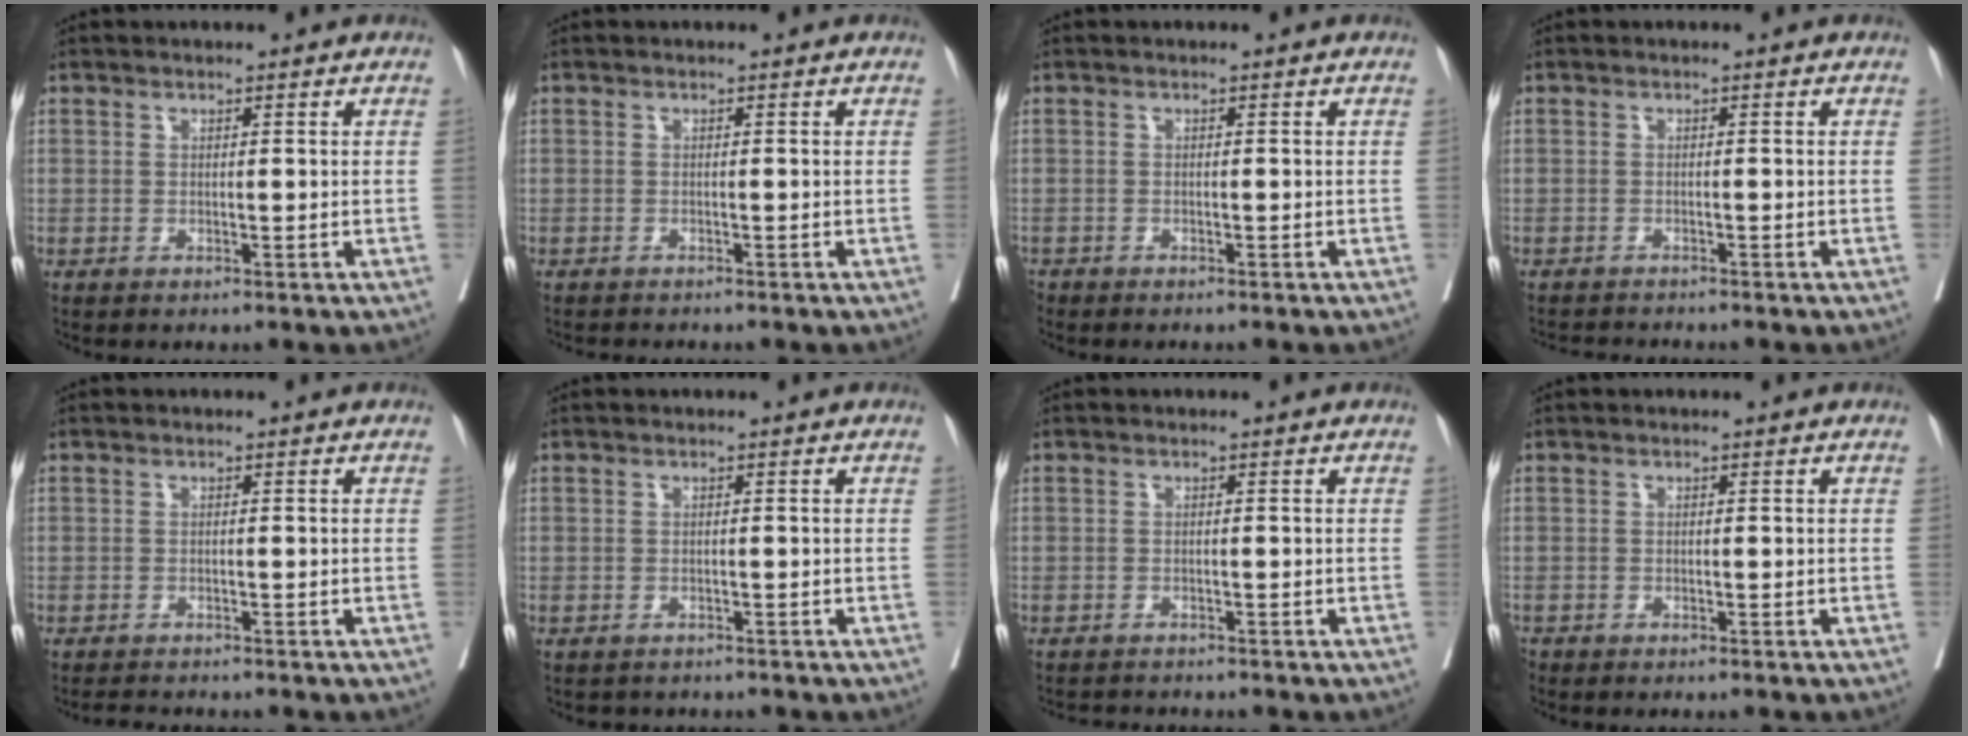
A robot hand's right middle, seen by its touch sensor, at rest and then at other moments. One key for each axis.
{"total": 2.4, "fx": -2.2, "fy": 0.4, "fz": 0.7, "tx": -0.013, "ty": -0.005, "tz": -0.031}
{"total": 2.2, "fx": -2.1, "fy": 0.5, "fz": 0.4, "tx": -0.006, "ty": -0.004, "tz": -0.032}
{"total": 3.6, "fx": -3.5, "fy": 0.1, "fz": 0.6, "tx": -0.004, "ty": -0.012, "tz": -0.055}
{"total": 2.7, "fx": -2.6, "fy": 0.3, "fz": 0.7, "tx": -0.010, "ty": -0.009, "tz": -0.041}
{"total": 2.7, "fx": -2.4, "fy": 1.2, "fz": 0.3, "tx": -0.008, "ty": -0.002, "tz": -0.034}
{"total": 2.6, "fx": -2.6, "fy": 0.1, "fz": 0.1, "tx": 0.002, "ty": -0.010, "tz": -0.040}
{"total": 1.6, "fx": -1.5, "fy": 0.5, "fz": 0.3, "tx": -0.010, "ty": -0.003, "tz": -0.025}